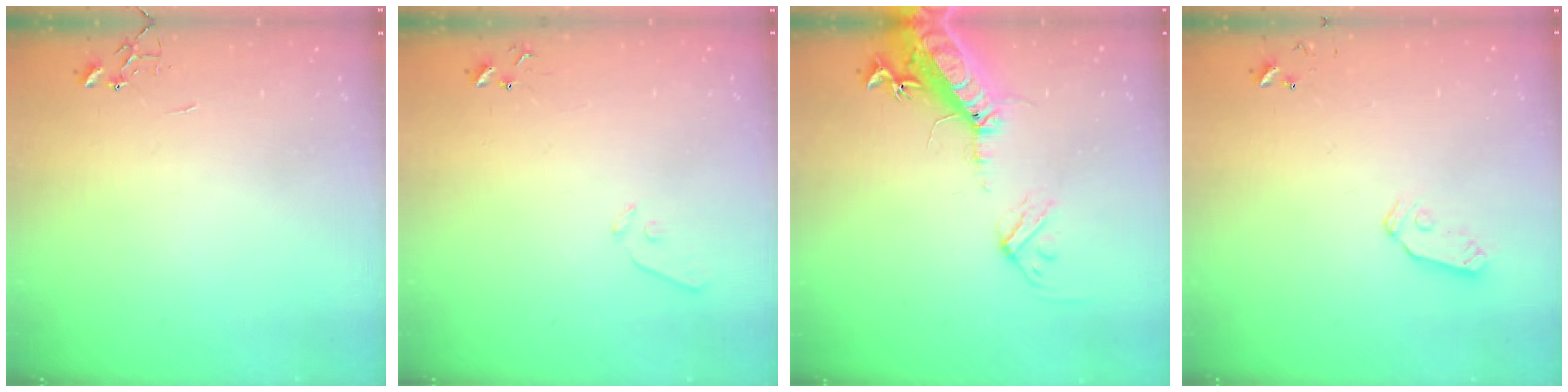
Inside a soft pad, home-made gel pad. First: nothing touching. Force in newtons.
{"total": 6.2, "press": 6.2, "slide": 0.5}
{"total": 17.8, "press": 17.4, "slide": 4.0}
{"total": 6.5, "press": 6.5, "slide": 0.4}